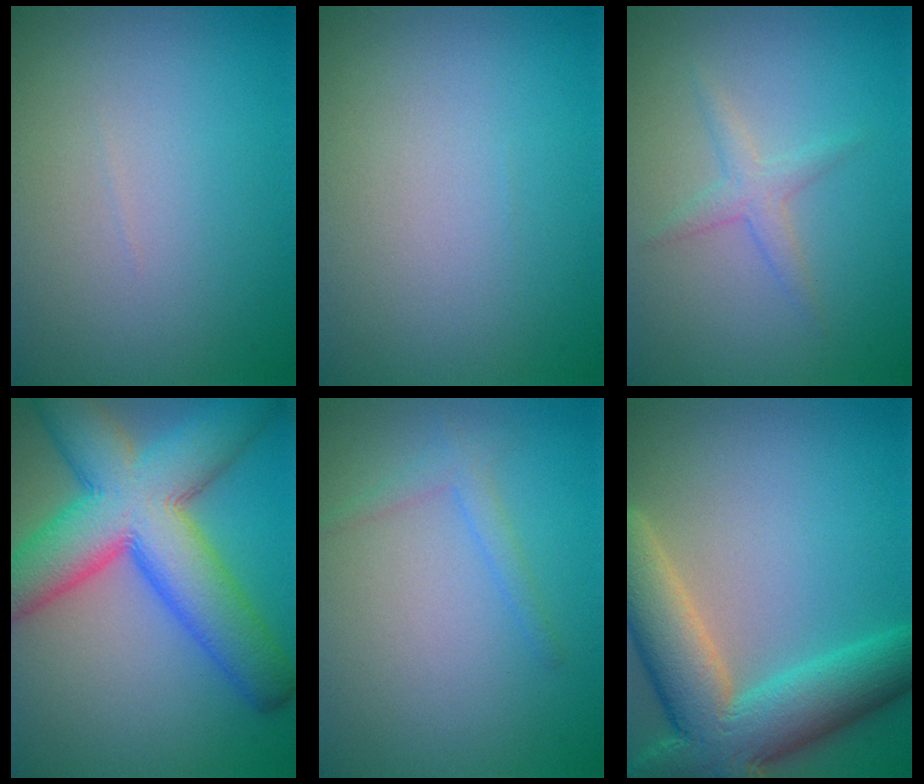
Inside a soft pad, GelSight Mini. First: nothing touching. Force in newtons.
{"total": 0.0}
{"total": 1.7, "press": 1.6, "slide": 0.1}
{"total": 12.1, "press": 12.1, "slide": 0.4}
{"total": 1.4, "press": 1.4, "slide": 0.1}
{"total": 10.6, "press": 10.6, "slide": 0.9}